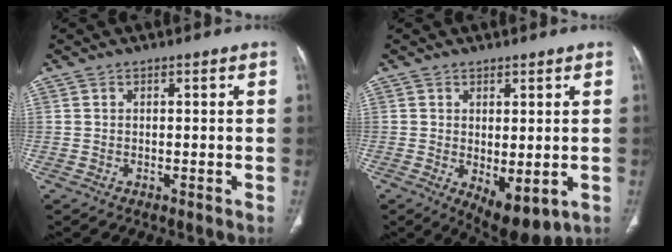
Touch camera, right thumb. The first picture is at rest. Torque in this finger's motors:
{"motor_torque": [-0.03, 0.29, 0.00, -0.20, 0.04]}